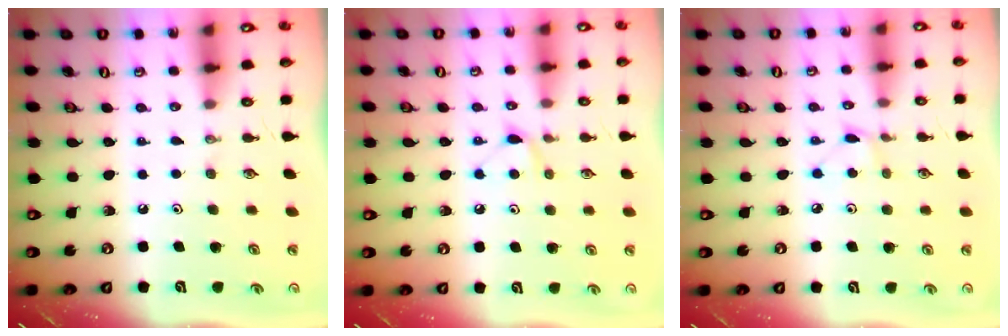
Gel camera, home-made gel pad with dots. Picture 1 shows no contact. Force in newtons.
{"total": 4.9, "press": 4.9, "slide": 0.6}
{"total": 3.5, "press": 3.4, "slide": 0.5}